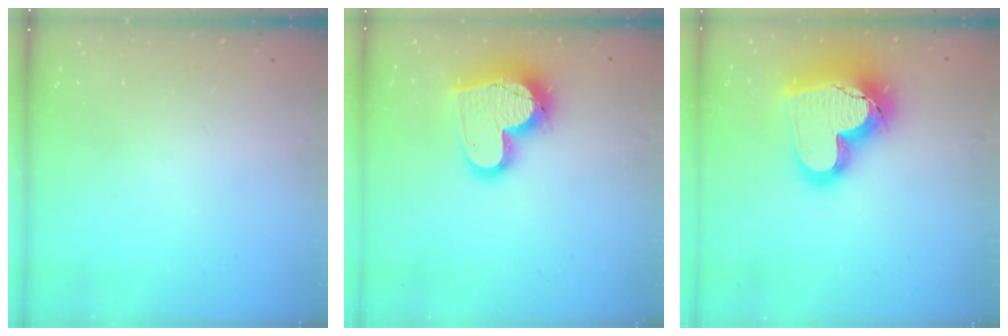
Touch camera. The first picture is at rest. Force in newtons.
{"total": 17.1, "press": 17.0, "slide": 1.5}
{"total": 21.8, "press": 21.7, "slide": 1.8}